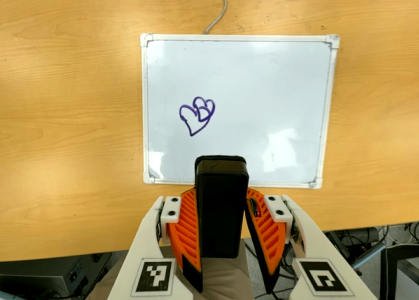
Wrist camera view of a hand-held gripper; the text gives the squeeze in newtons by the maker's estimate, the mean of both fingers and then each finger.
{"total": 6.9, "left": 5.4, "right": 8.4}